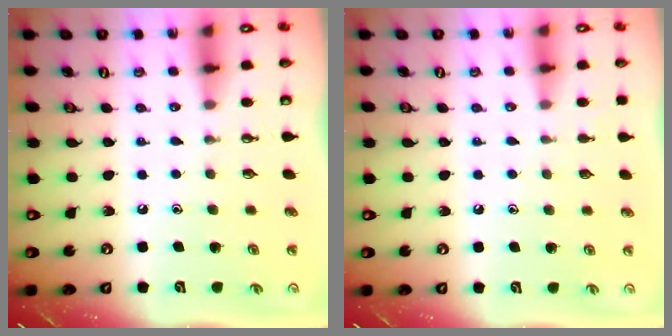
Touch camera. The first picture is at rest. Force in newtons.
{"total": 2.5, "press": 2.5, "slide": 0.3}